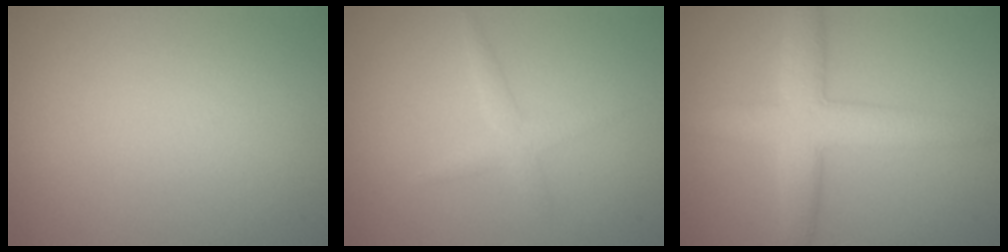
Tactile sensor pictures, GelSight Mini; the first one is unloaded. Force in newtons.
{"total": 1.6, "press": 1.6, "slide": 0.1}
{"total": 5.5, "press": 5.5, "slide": 0.1}